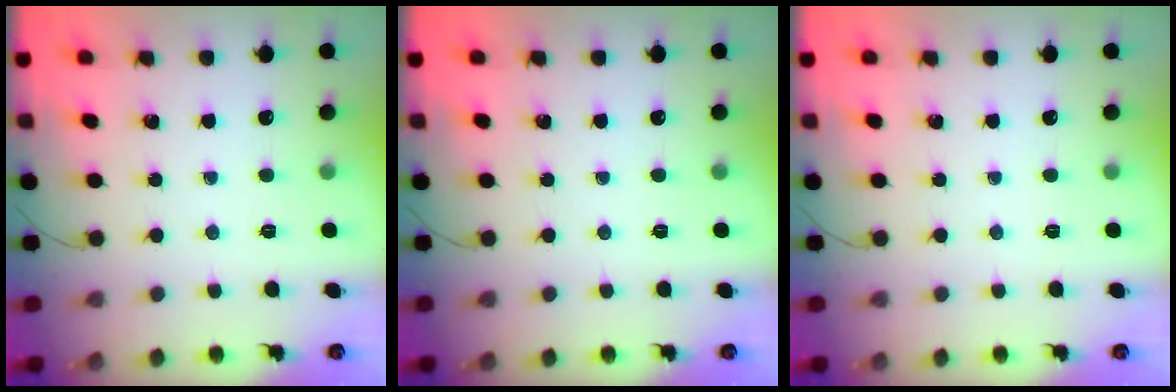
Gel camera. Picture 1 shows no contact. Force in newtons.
{"total": 0.0}
{"total": 0.0}